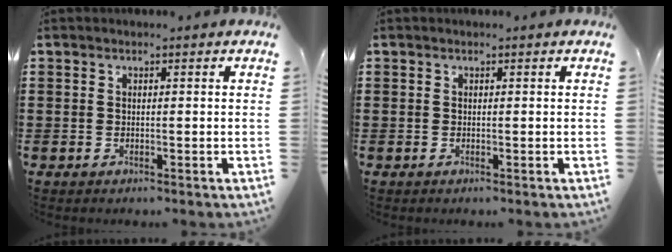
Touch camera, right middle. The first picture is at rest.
{"total": 0.0}